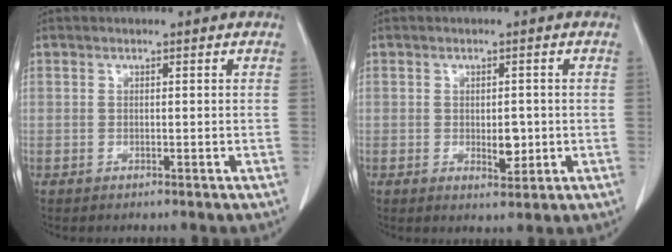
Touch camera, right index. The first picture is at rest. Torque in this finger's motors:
{"motor_torque": [0.36, 0.26, 0.23, 0.03]}